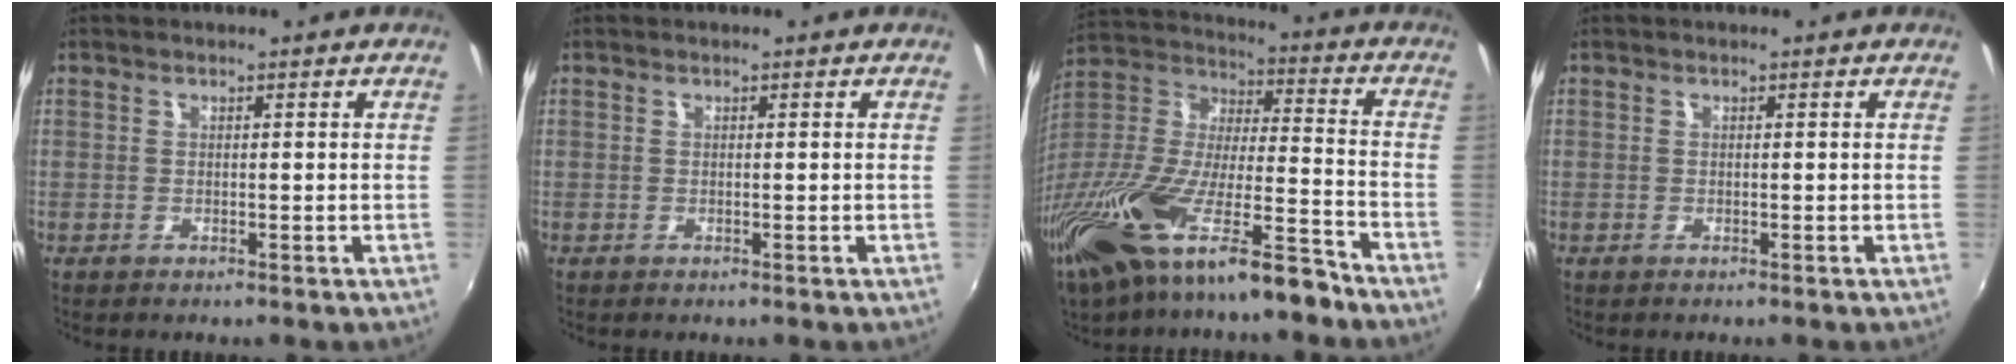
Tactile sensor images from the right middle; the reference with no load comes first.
{"total": 0.0}
{"total": 25.9, "force": [-17.6, 6.1, 17.9], "torque": [-0.355, -0.040, -0.313]}
{"total": 0.0}